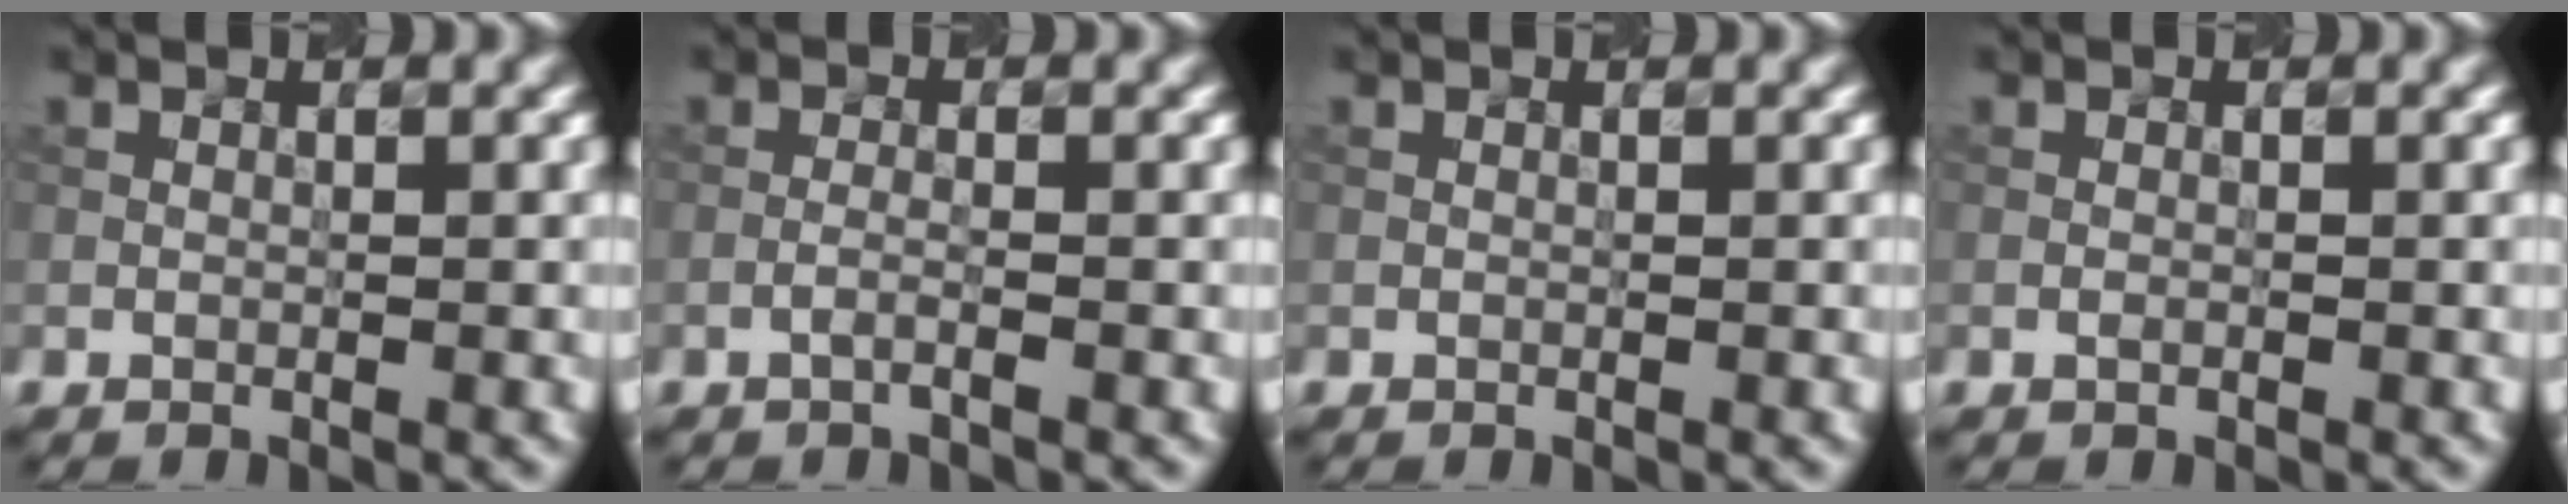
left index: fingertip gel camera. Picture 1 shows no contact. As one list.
[{"total": 0.8, "force": [-0.7, -0.1, 0.4], "torque": [-0.013, 0.010, -0.011]}, {"total": 0.0}, {"total": 0.0}]